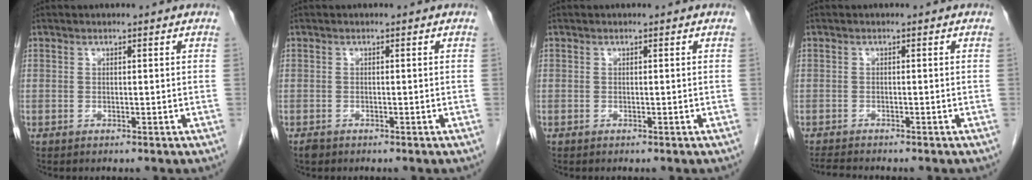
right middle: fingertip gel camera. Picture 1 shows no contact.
{"total": 0.9, "force": [-0.7, 0.5, 0.3], "torque": [-0.013, -0.001, -0.012]}
{"total": 0.0}
{"total": 2.9, "force": [-2.7, 0.1, 0.9], "torque": [-0.017, -0.012, -0.046]}